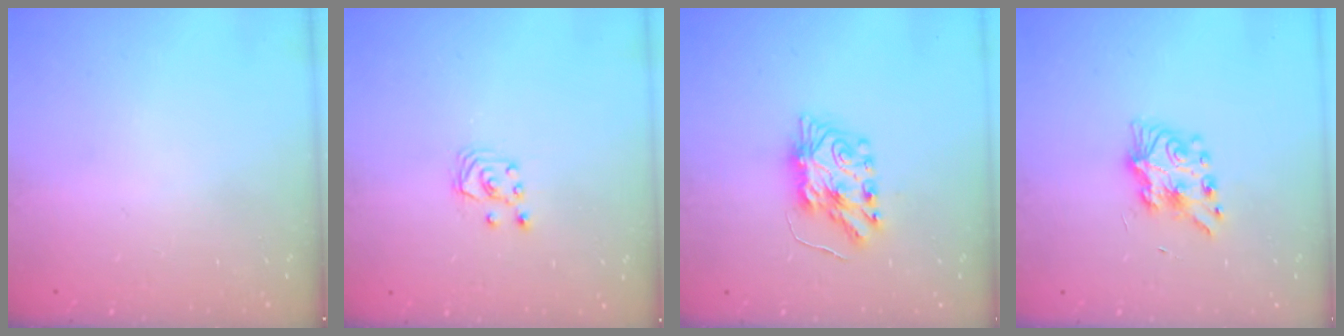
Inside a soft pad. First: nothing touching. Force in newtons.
{"total": 2.6, "press": 2.6, "slide": 0.3}
{"total": 8.4, "press": 8.4, "slide": 0.5}
{"total": 7.6, "press": 7.6, "slide": 0.6}